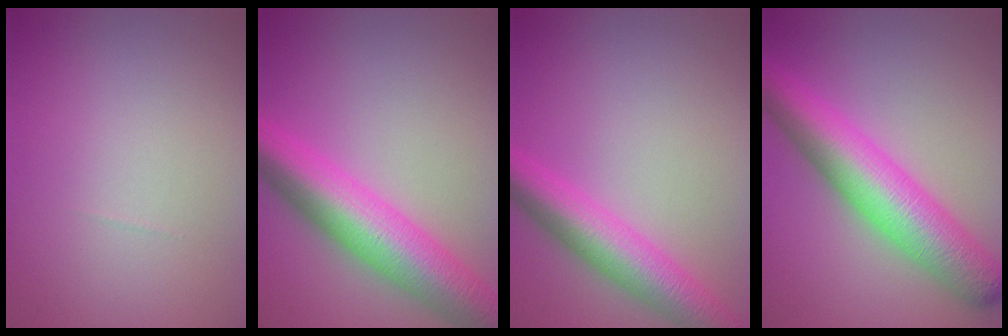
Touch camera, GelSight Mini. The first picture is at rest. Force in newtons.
{"total": 9.2, "press": 9.2, "slide": 0.2}
{"total": 6.1, "press": 6.1, "slide": 0.1}
{"total": 8.9, "press": 8.9, "slide": 0.1}